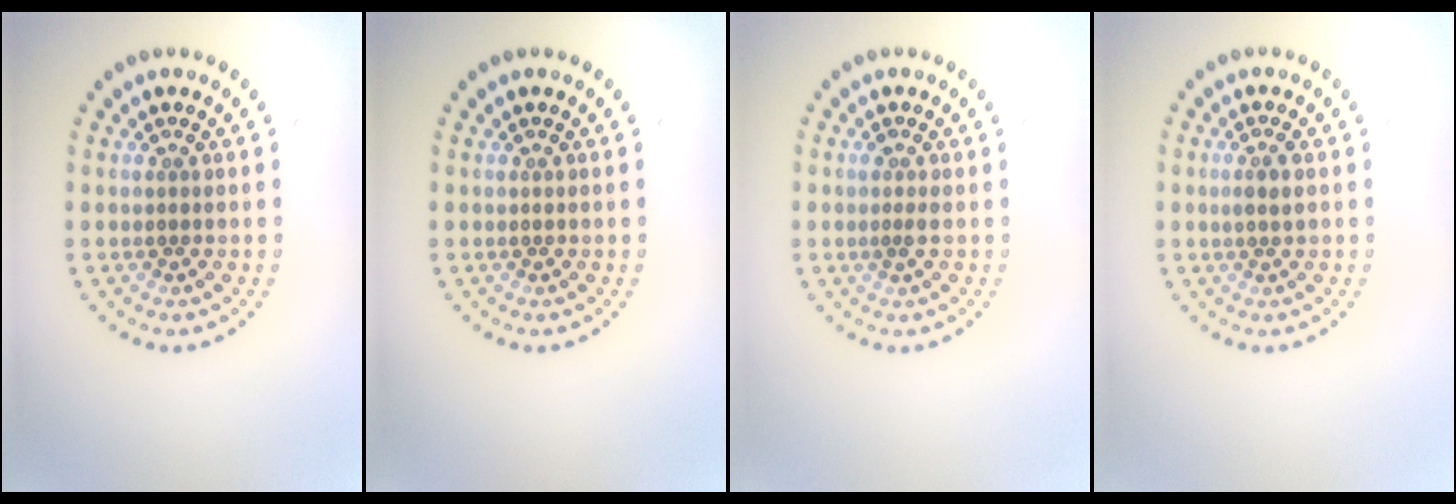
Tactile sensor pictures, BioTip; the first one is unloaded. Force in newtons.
{"total": 0.0}
{"total": 0.9, "press": 0.8, "slide": 0.5}
{"total": 1.5, "press": 1.3, "slide": 0.9}